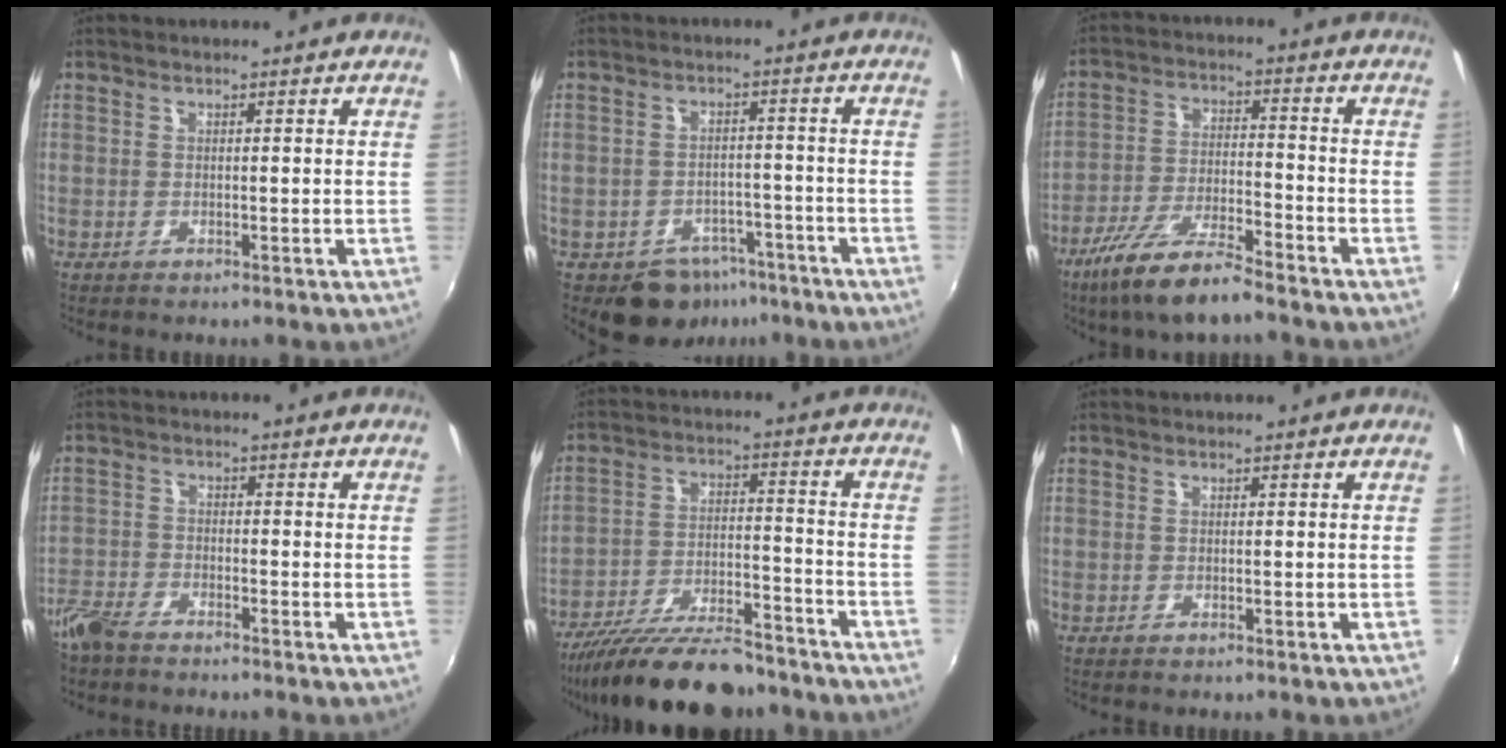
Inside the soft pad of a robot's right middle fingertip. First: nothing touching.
{"total": 7.6, "force": [-4.9, 5.4, 2.1], "torque": [-0.044, 0.018, -0.052]}
{"total": 12.0, "force": [-9.2, 1.8, 7.4], "torque": [-0.157, -0.018, -0.171]}
{"total": 5.6, "force": [-4.8, 1.9, 2.1], "torque": [-0.056, -0.011, -0.101]}
{"total": 19.2, "force": [-16.2, 4.8, 9.1], "torque": [-0.176, -0.027, -0.255]}
{"total": 0.0}